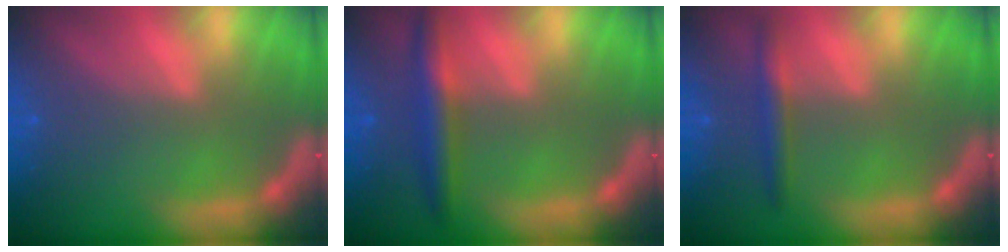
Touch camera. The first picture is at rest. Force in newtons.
{"total": 4.0}
{"total": 2.4}